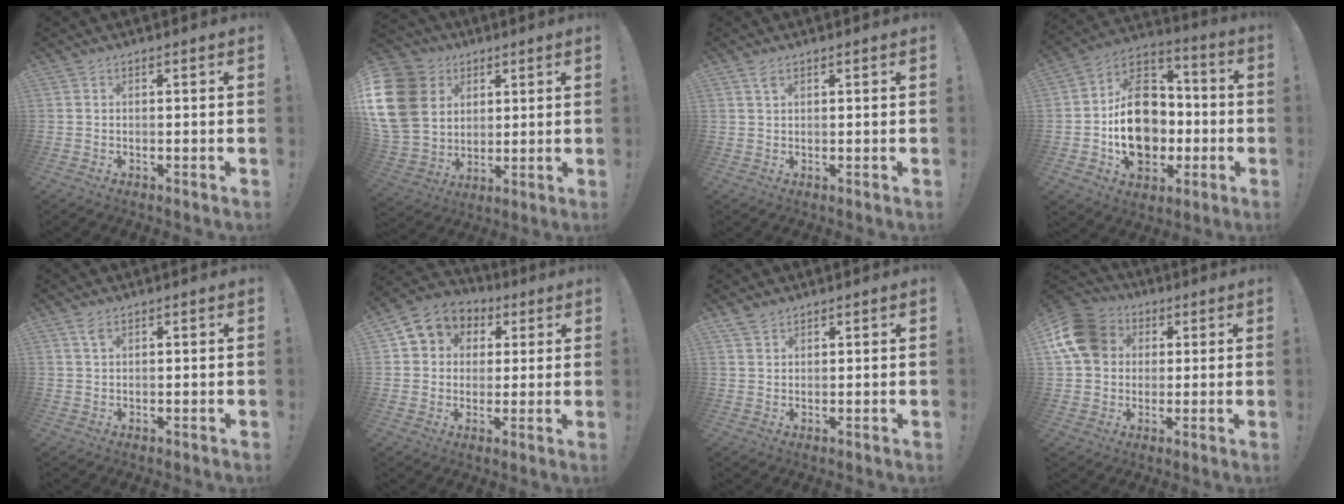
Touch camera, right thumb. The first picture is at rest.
{"total": 18.2, "force": [4.6, 14.8, 9.6], "torque": [-0.181, -0.011, 0.097]}
{"total": 2.1, "force": [1.3, 0.8, 1.4], "torque": [-0.027, -0.002, 0.023]}
{"total": 20.2, "force": [-3.3, 15.3, 12.7], "torque": [-0.197, 0.032, -0.040]}
{"total": 2.6, "force": [1.5, 1.0, 1.9], "torque": [-0.037, -0.002, 0.027]}
{"total": 8.0, "force": [2.4, 7.2, 2.4], "torque": [-0.034, -0.012, 0.053]}
{"total": 2.7, "force": [2.3, 1.2, 0.8], "torque": [-0.017, -0.012, 0.044]}
{"total": 15.3, "force": [4.0, 12.6, 7.7], "torque": [-0.122, -0.002, 0.082]}